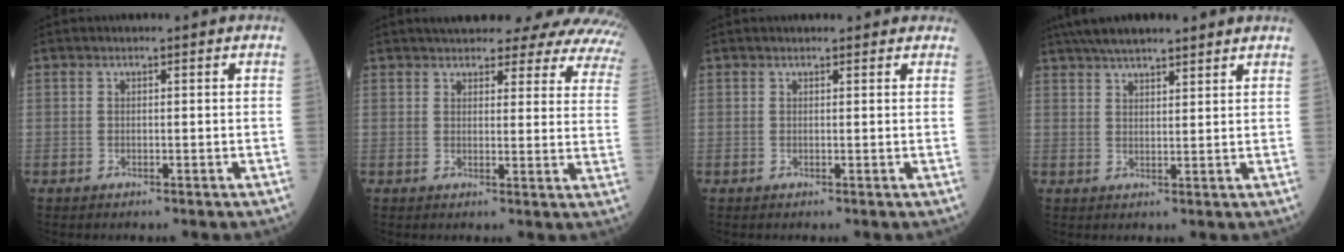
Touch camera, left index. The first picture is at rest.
{"total": 23.2, "force": [20.8, 5.4, 8.7], "torque": [-0.117, -0.037, 0.223]}
{"total": 2.6, "force": [2.3, 1.2, 0.5], "torque": [-0.002, 0.009, 0.015]}
{"total": 9.5, "force": [8.0, 1.5, 4.9], "torque": [-0.078, 0.034, 0.122]}